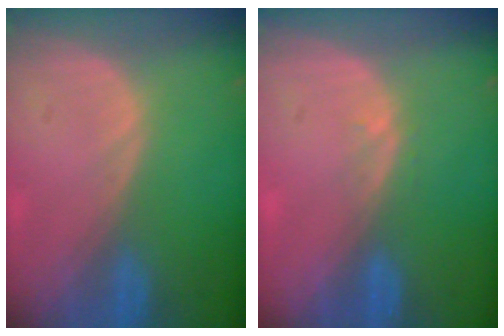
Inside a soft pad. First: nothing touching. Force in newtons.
{"total": 1.0, "press": 0.7, "slide": 0.7}